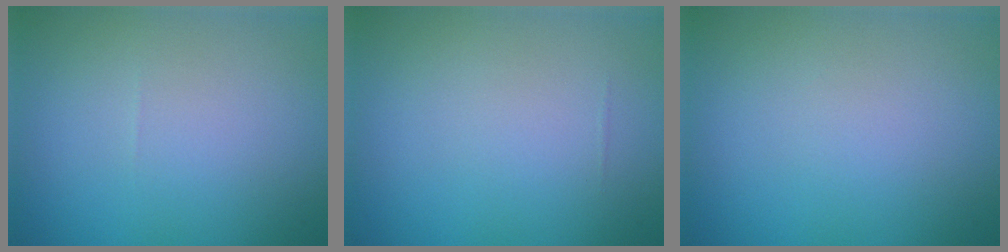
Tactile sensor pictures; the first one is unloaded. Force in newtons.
{"total": 0.0}
{"total": 0.0}